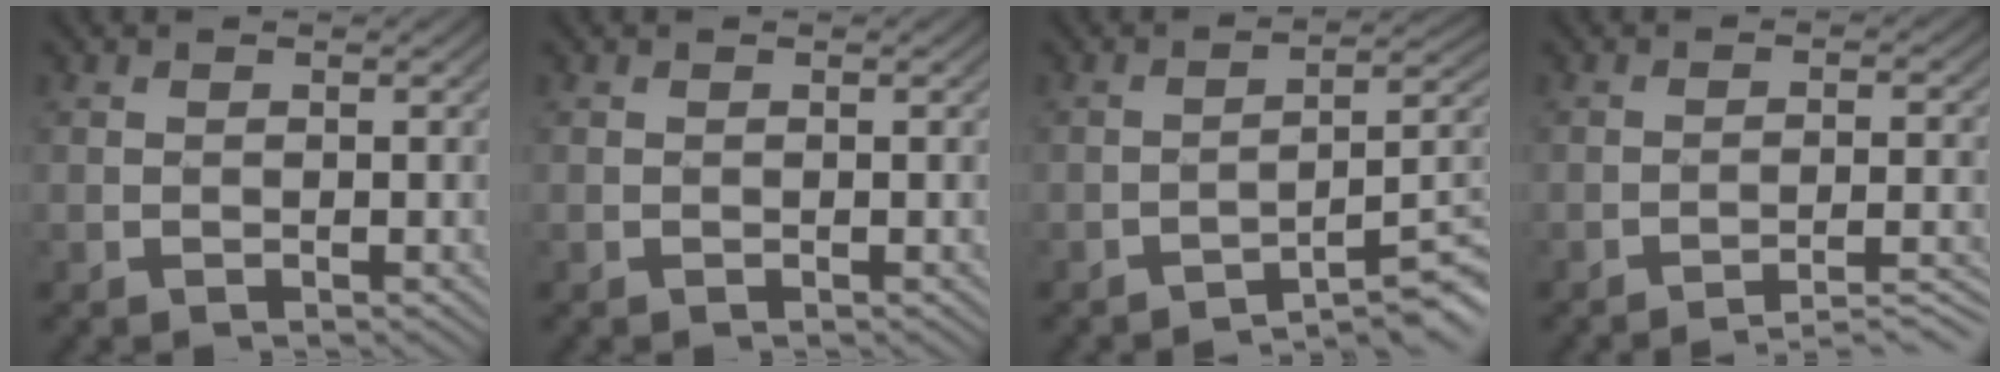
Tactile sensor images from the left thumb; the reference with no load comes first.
{"total": 0.0}
{"total": 6.8, "force": [-4.3, 1.5, 5.0], "torque": [-0.065, 0.016, -0.066]}
{"total": 5.0, "force": [-3.8, 0.6, 3.3], "torque": [-0.055, 0.013, -0.062]}